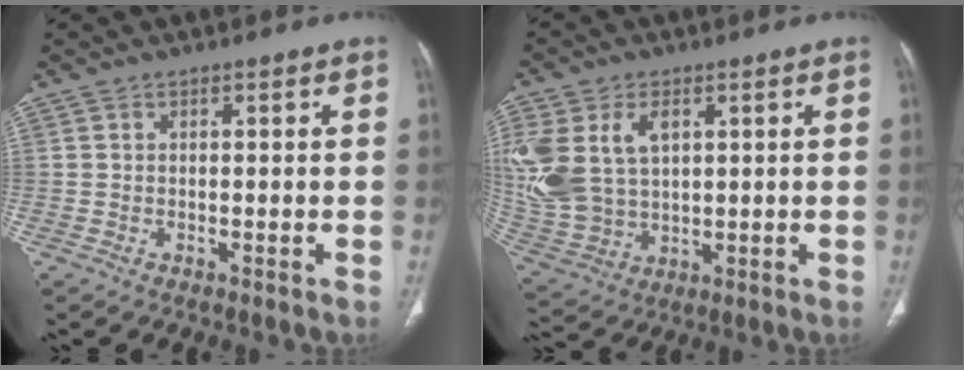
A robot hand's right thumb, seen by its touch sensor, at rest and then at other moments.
{"total": 17.9, "force": [4.5, 12.3, 12.2], "torque": [-0.291, 0.002, 0.106]}